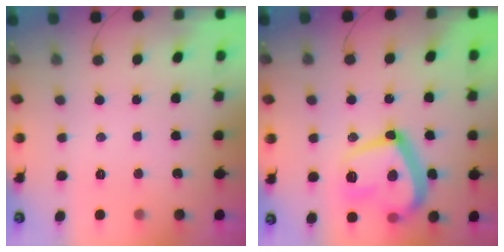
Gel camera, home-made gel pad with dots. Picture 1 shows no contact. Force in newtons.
{"total": 19.5, "press": 19.5, "slide": 1.5}